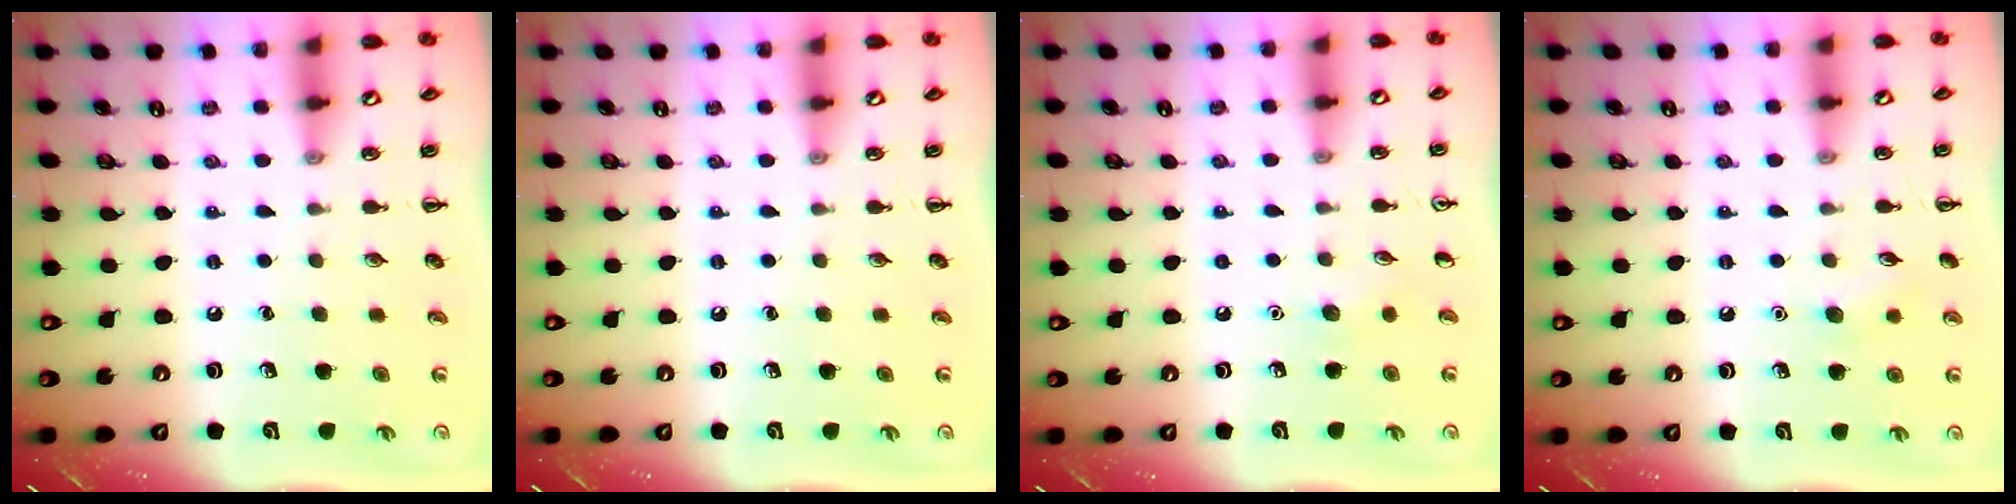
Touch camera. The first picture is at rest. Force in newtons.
{"total": 0.0}
{"total": 4.0, "press": 3.8, "slide": 1.4}
{"total": 5.6, "press": 5.5, "slide": 1.2}